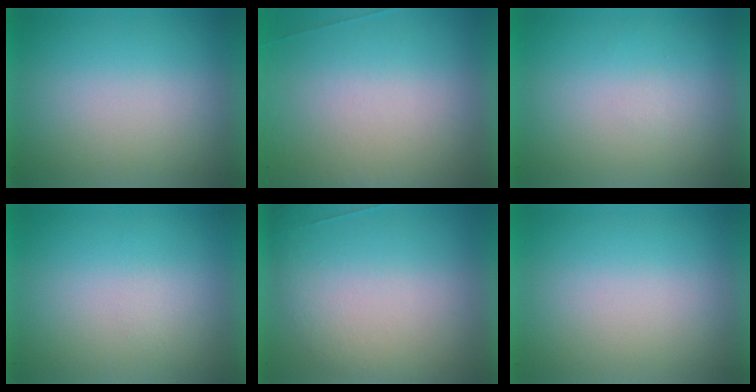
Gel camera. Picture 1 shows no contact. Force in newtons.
{"total": 6.8}
{"total": 1.0}
{"total": 1.3}
{"total": 2.6}
{"total": 0.0}